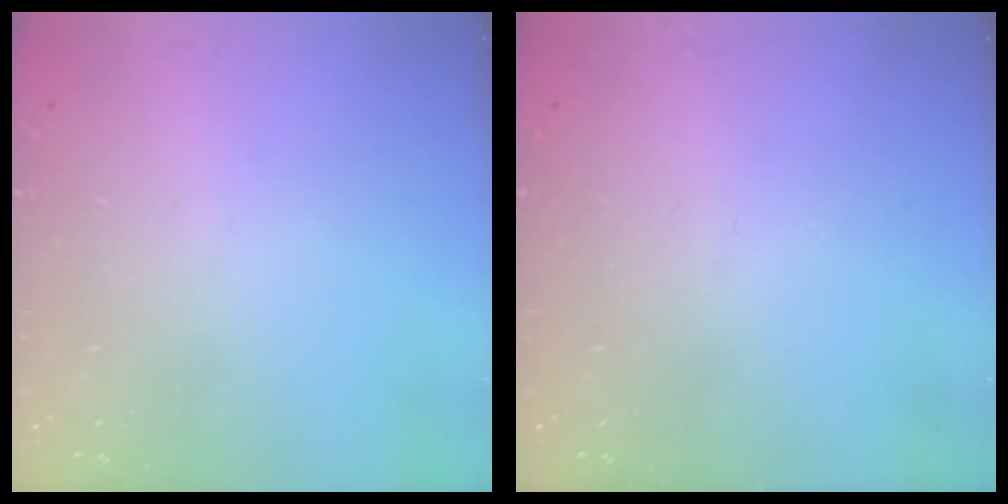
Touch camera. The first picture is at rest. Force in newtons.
{"total": 0.0}